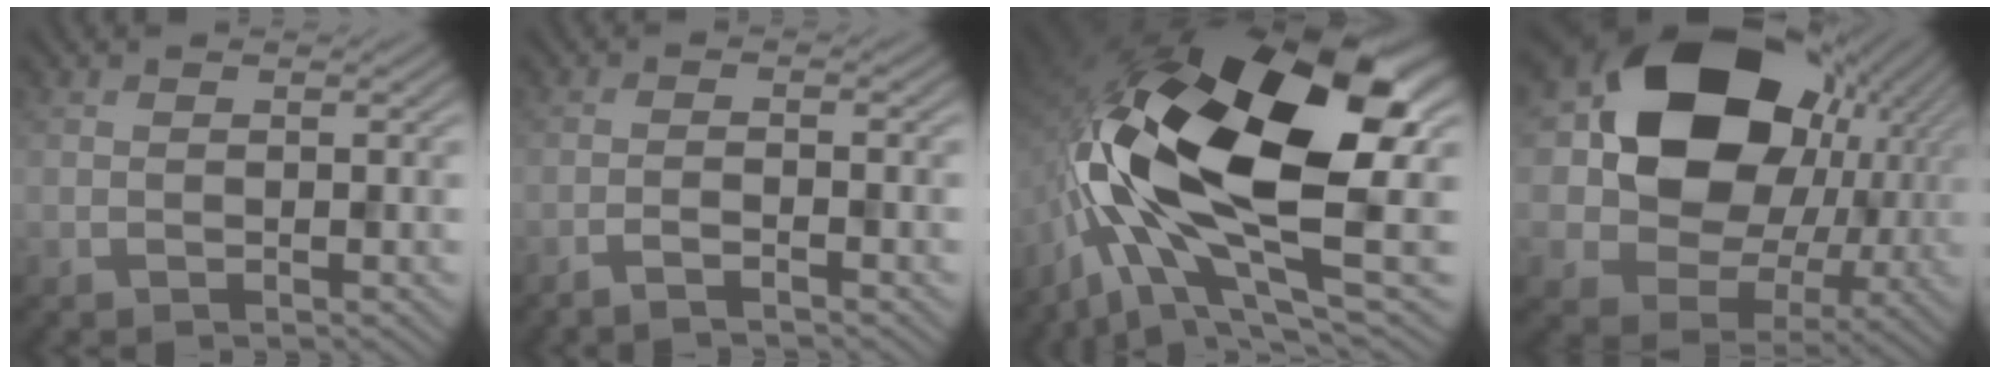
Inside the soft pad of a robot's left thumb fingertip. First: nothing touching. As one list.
[{"total": 2.2, "force": [-1.6, 0.1, 1.5], "torque": [-0.019, 0.006, -0.043]}, {"total": 20.4, "force": [-1.1, 9.8, 17.8], "torque": [-0.355, -0.035, -0.010]}, {"total": 17.7, "force": [4.3, 13.9, 10.0], "torque": [-0.187, 0.000, 0.080]}]